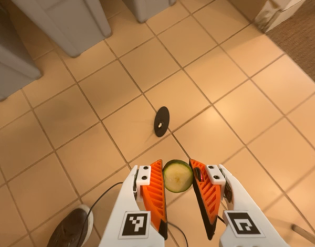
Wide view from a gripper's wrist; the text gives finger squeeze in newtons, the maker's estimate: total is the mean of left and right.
{"total": 5.4, "left": 4.9, "right": 6.0}